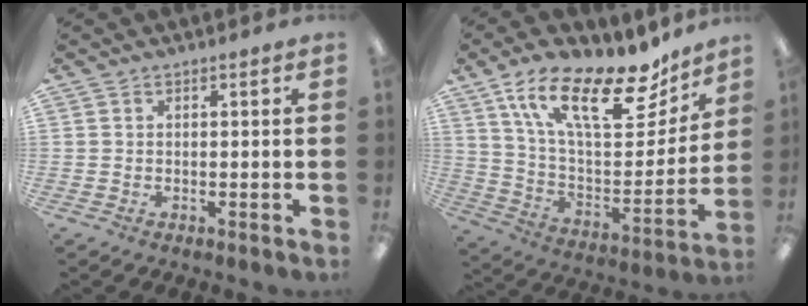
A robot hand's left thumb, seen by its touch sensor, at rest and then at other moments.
{"total": 23.7, "force": [14.9, 9.1, 15.9], "torque": [-0.256, -0.076, 0.257]}